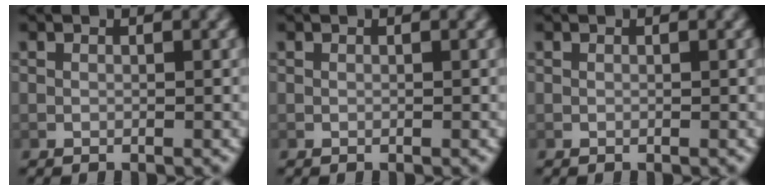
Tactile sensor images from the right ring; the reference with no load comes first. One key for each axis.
{"total": 0.0}
{"total": 0.0}